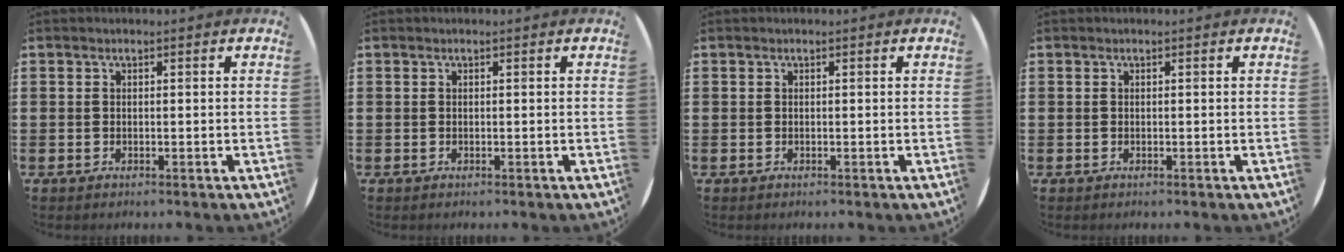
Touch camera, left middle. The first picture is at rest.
{"total": 0.0}
{"total": 0.0}
{"total": 0.0}